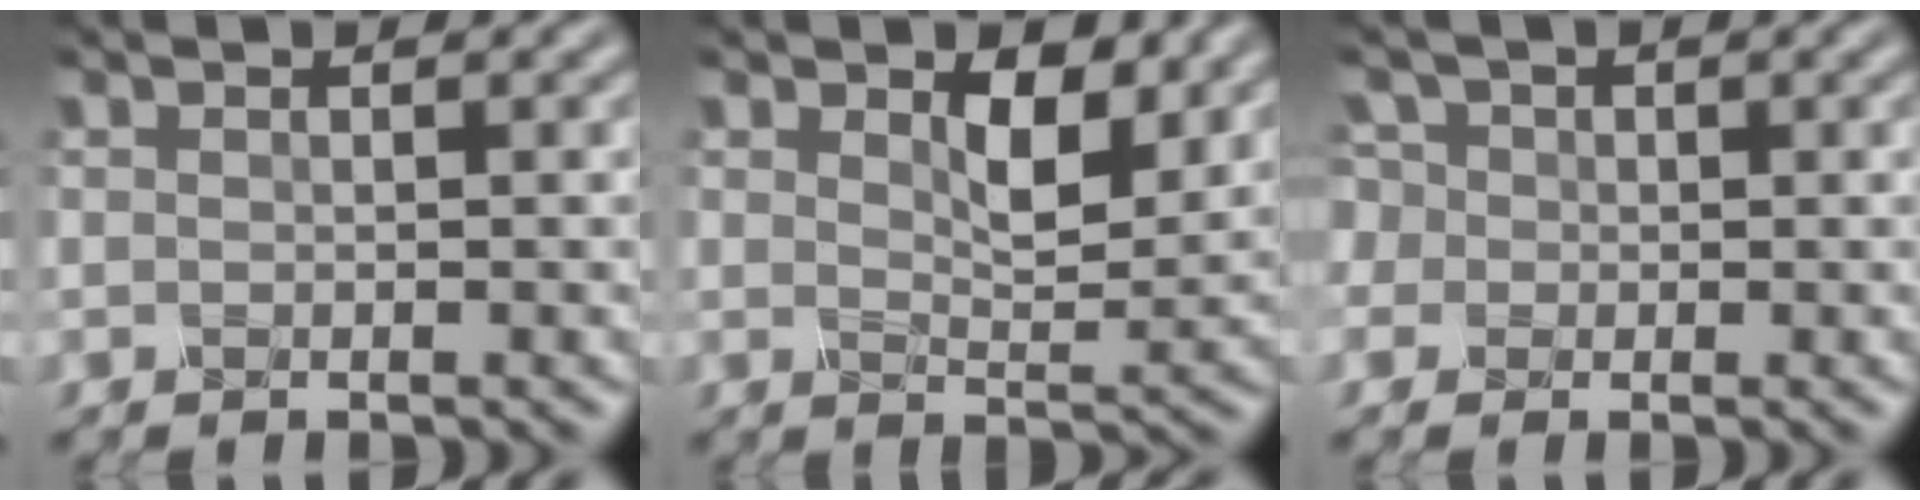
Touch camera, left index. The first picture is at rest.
{"total": 4.1, "force": [2.0, 1.9, 3.0], "torque": [-0.054, -0.010, 0.027]}
{"total": 4.2, "force": [1.3, 3.6, 1.8], "torque": [-0.045, 0.021, -0.002]}